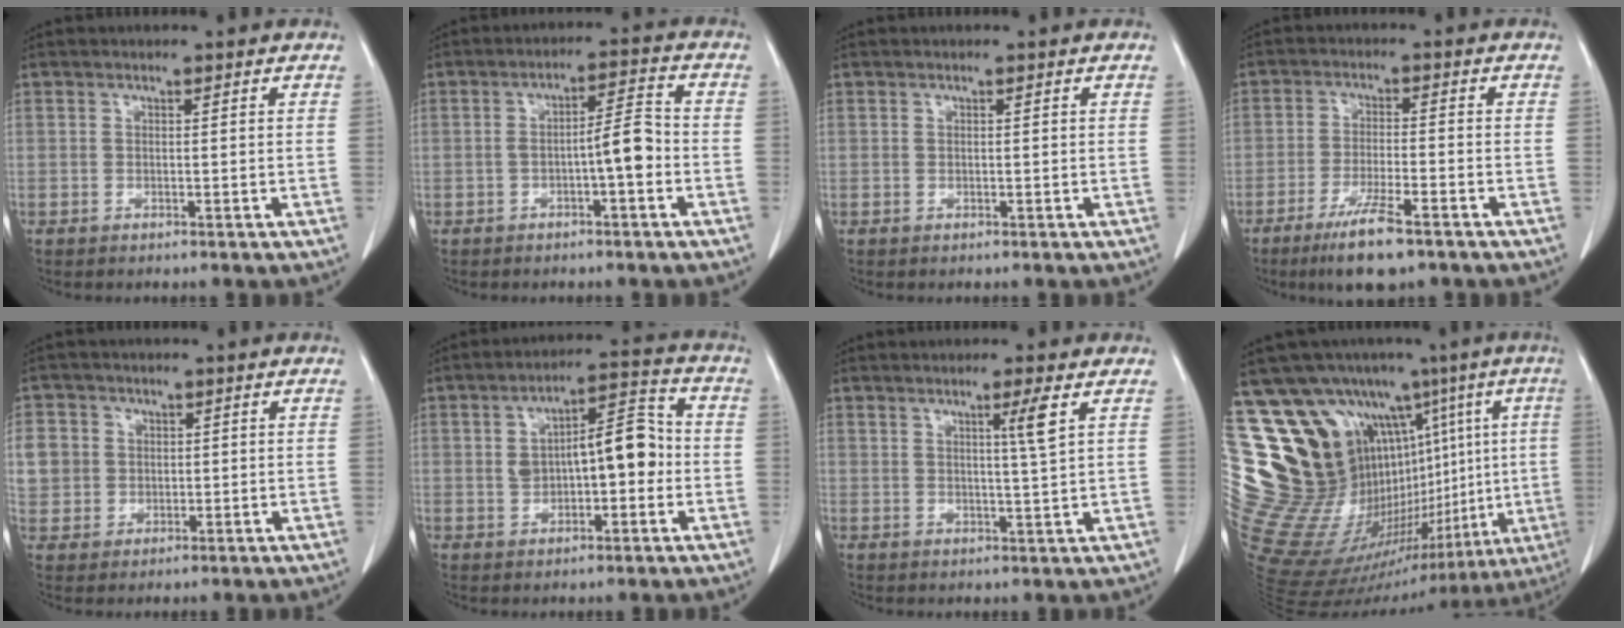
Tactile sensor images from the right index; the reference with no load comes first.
{"total": 5.5, "force": [-1.6, 0.7, 5.2], "torque": [-0.081, 0.019, -0.025]}
{"total": 0.0}
{"total": 8.2, "force": [-5.4, 1.1, 6.1], "torque": [-0.111, -0.017, -0.090]}
{"total": 8.1, "force": [1.4, 7.7, 2.1], "torque": [-0.061, 0.020, 0.037]}
{"total": 10.1, "force": [-0.1, 3.9, 9.4], "torque": [-0.151, 0.038, 0.001]}
{"total": 3.8, "force": [1.8, -0.9, 3.2], "torque": [-0.053, -0.011, 0.033]}
{"total": 31.0, "force": [7.8, 18.1, 23.9], "torque": [-0.388, 0.102, 0.164]}